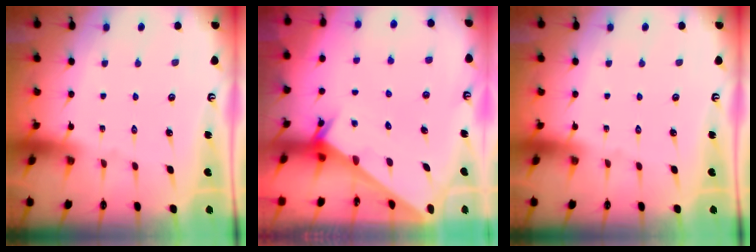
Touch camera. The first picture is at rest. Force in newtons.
{"total": 2.0, "press": 2.0, "slide": 0.1}
{"total": 0.0}